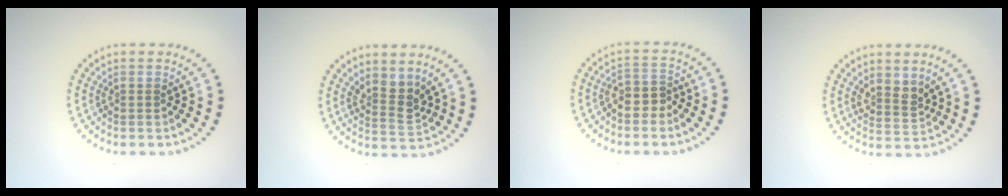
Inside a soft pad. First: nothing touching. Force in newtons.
{"total": 2.5, "press": 1.9, "slide": 1.6}
{"total": 1.7, "press": 1.5, "slide": 0.8}
{"total": 2.1, "press": 1.7, "slide": 1.2}